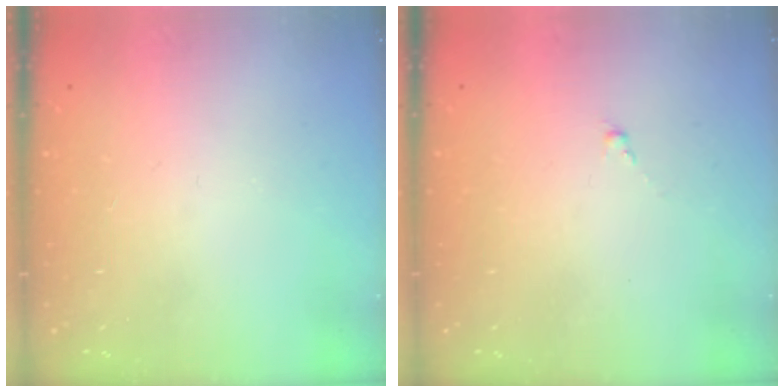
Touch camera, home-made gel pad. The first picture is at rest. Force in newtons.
{"total": 0.0}